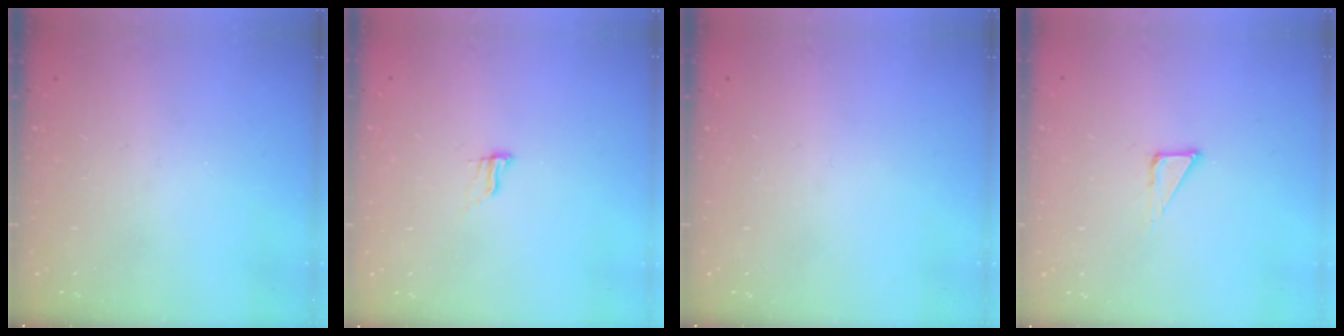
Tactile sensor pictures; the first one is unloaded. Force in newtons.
{"total": 6.3, "press": 6.0, "slide": 1.8}
{"total": 0.0}
{"total": 3.7, "press": 3.7, "slide": 0.2}